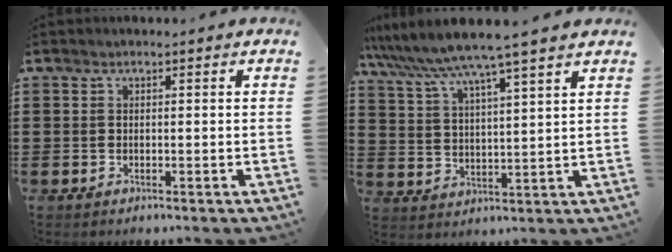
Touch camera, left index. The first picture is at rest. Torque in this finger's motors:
{"motor_torque": [1.56, -0.58, 0.61, 0.21]}